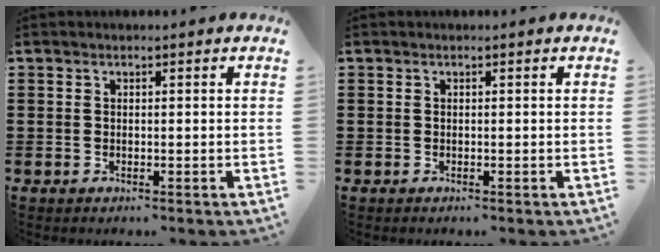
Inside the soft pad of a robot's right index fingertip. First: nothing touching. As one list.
[{"total": 0.0}]